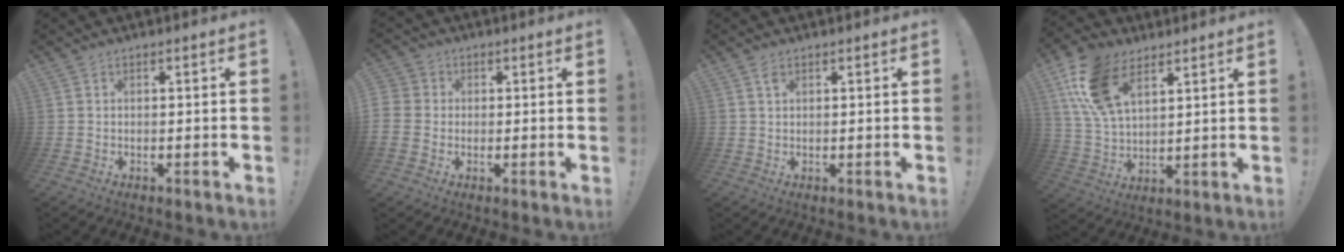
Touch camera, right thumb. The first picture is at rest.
{"total": 6.5, "force": [-1.2, 6.1, 2.0], "torque": [-0.040, 0.013, -0.022]}
{"total": 1.5, "force": [0.9, 0.8, 0.9], "torque": [-0.011, -0.002, 0.015]}
{"total": 16.3, "force": [8.4, 9.2, 10.6], "torque": [-0.210, -0.017, 0.157]}